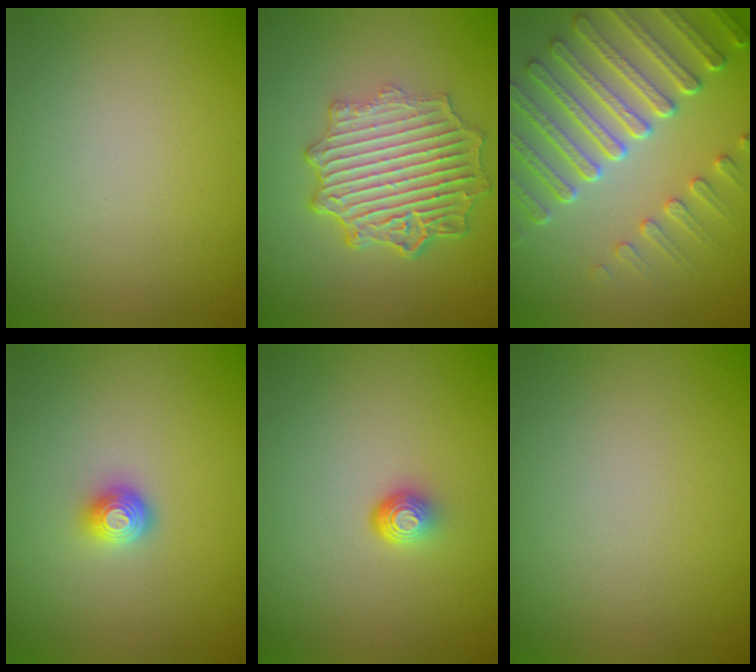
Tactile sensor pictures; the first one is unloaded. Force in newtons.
{"total": 7.0, "press": 5.3, "slide": 4.6}
{"total": 7.5, "press": 5.6, "slide": 5.0}
{"total": 1.7, "press": 1.3, "slide": 1.1}
{"total": 1.7, "press": 1.1, "slide": 1.3}
{"total": 0.0}